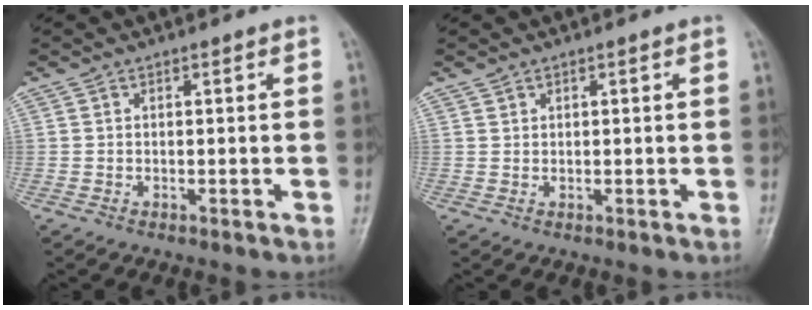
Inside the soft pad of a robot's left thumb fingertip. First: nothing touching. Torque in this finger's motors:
{"motor_torque": [-0.55, -0.39, -0.22, -0.10, -0.03]}